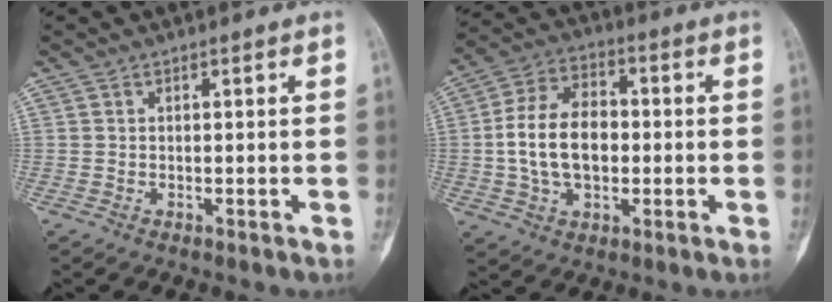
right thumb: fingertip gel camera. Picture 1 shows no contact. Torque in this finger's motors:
{"motor_torque": [1.01, 1.03, 0.72, -0.60, 0.11]}